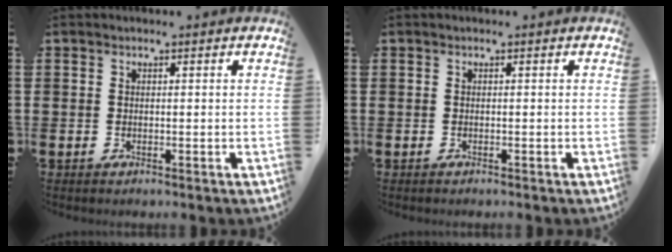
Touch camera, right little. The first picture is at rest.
{"total": 0.0}